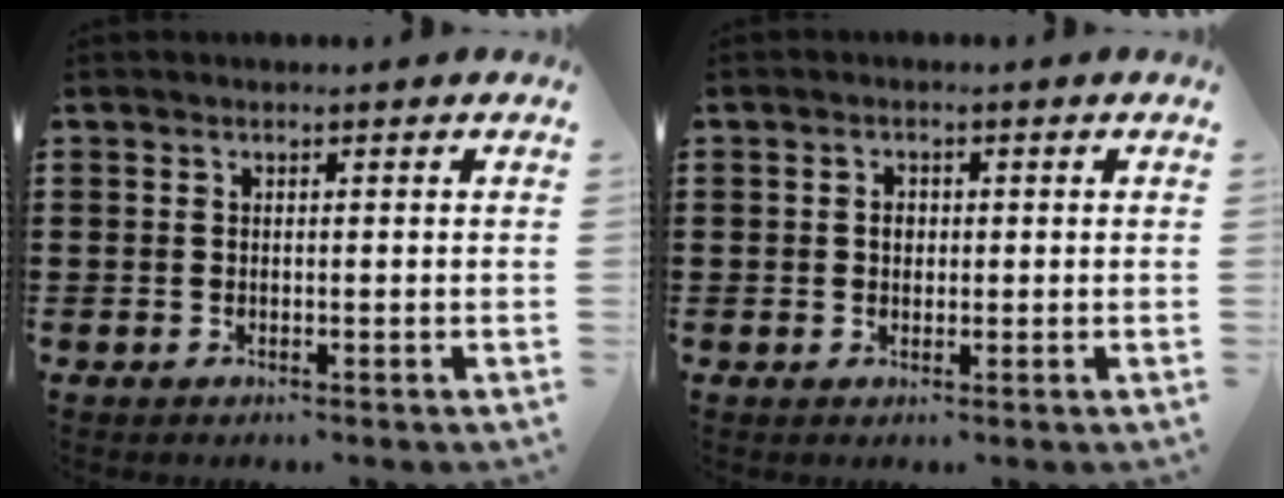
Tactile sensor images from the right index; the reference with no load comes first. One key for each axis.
{"total": 1.7, "fx": 0.1, "fy": 1.3, "fz": 1.1, "tx": -0.022, "ty": 0.007, "tz": 0.000}